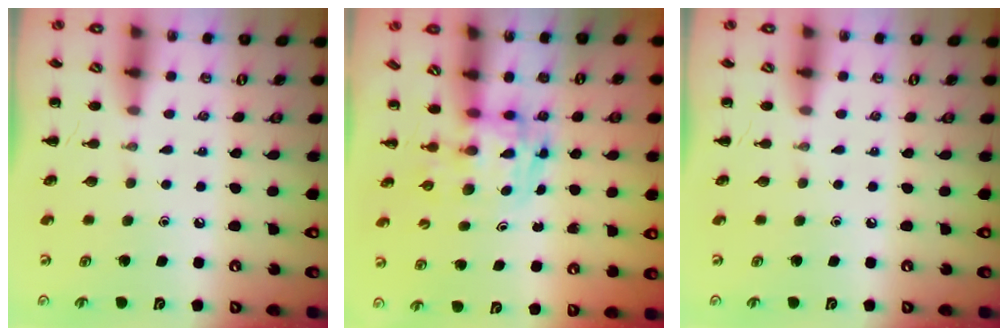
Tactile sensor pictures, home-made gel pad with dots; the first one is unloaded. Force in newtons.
{"total": 3.6, "press": 3.5, "slide": 0.6}
{"total": 0.0}